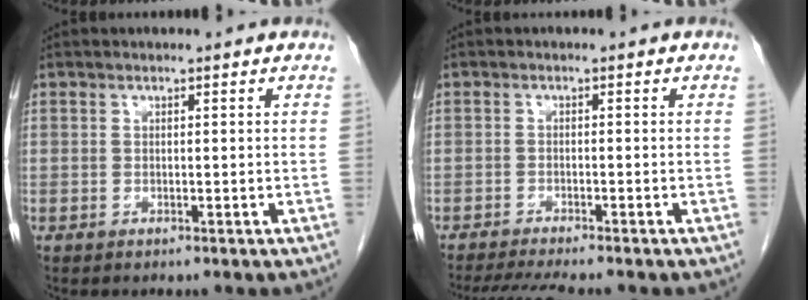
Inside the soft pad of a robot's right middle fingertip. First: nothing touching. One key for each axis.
{"total": 5.9, "fx": -5.2, "fy": -0.2, "fz": 2.8, "tx": -0.044, "ty": -0.017, "tz": -0.085}